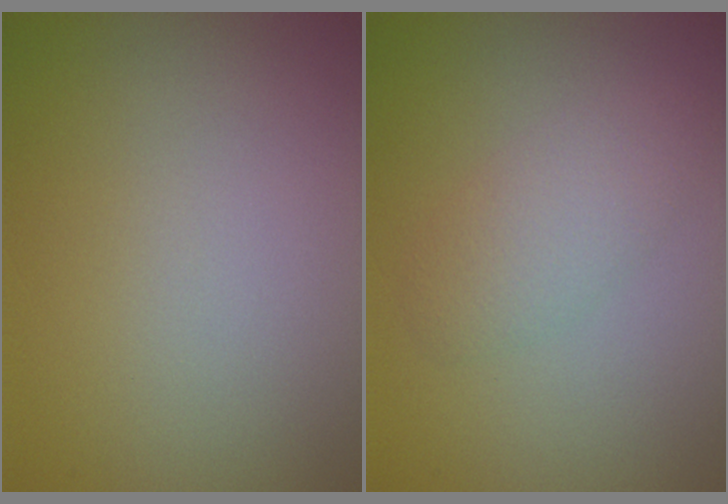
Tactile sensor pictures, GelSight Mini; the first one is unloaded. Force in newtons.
{"total": 2.4, "press": 2.4, "slide": 0.1}